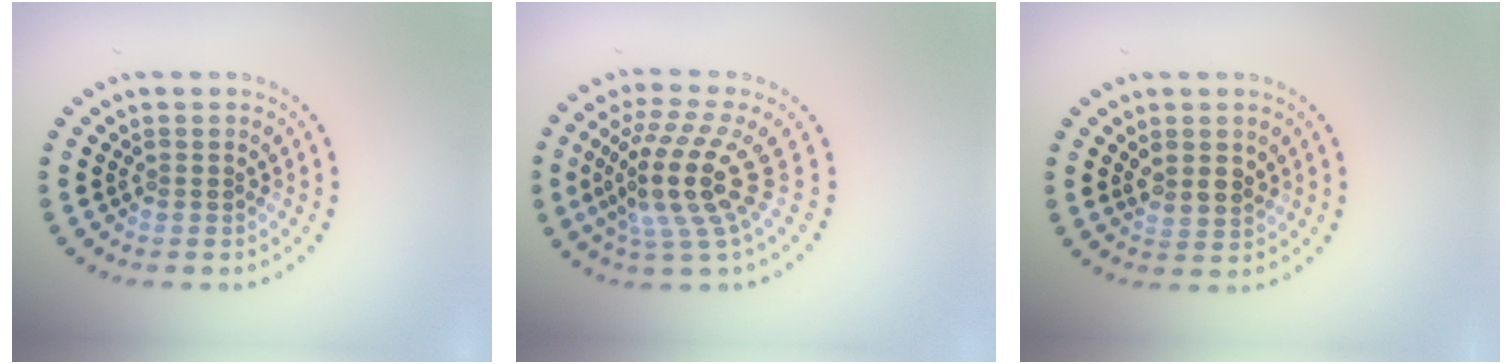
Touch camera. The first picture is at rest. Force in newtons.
{"total": 5.5, "press": 4.0, "slide": 3.8}
{"total": 2.1, "press": 1.9, "slide": 0.9}